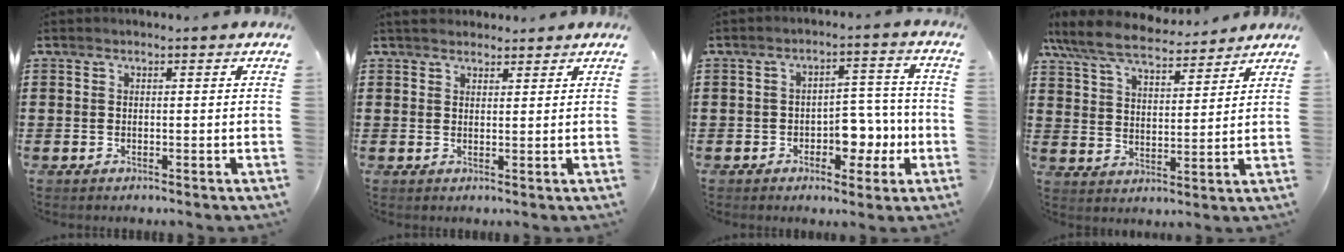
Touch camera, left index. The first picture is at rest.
{"total": 2.1, "force": [2.0, 0.8, 0.1], "torque": [-0.008, 0.006, 0.039]}
{"total": 6.3, "force": [-2.1, 4.1, 4.3], "torque": [-0.062, 0.009, -0.040]}
{"total": 7.8, "force": [7.0, 1.4, 3.0], "torque": [-0.087, -0.029, 0.125]}